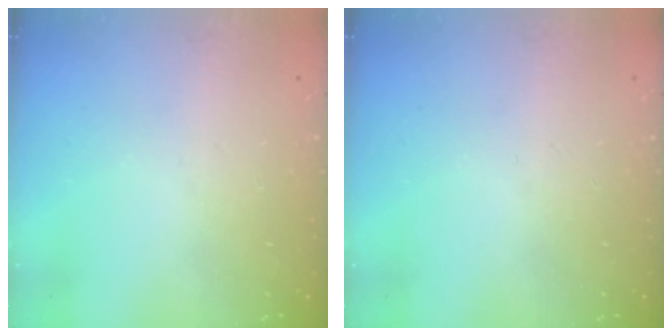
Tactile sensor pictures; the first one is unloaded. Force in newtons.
{"total": 0.0}